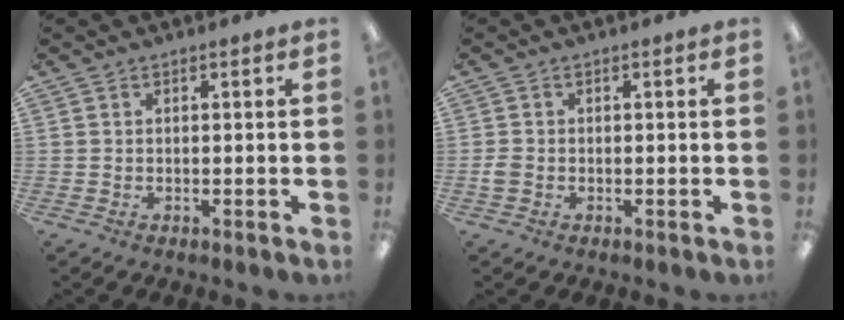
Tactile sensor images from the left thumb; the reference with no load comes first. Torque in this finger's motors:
{"motor_torque": [0.00, 0.03, 0.09, -0.11, 0.00]}